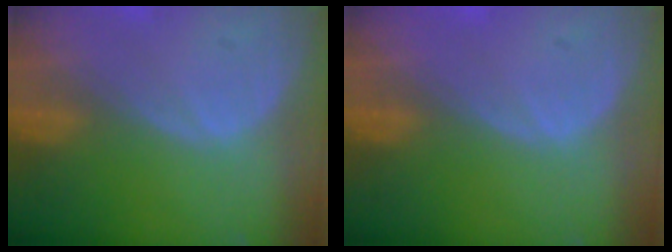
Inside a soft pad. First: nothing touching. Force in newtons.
{"total": 0.5, "press": 0.1, "slide": 0.5}